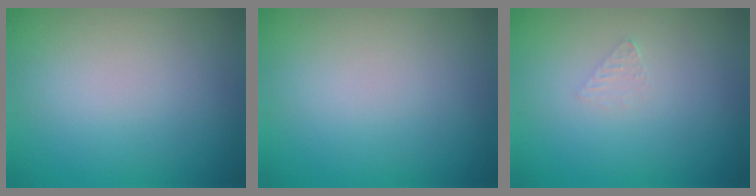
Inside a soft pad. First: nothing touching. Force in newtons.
{"total": 0.0}
{"total": 0.8, "press": 0.8, "slide": 0.1}